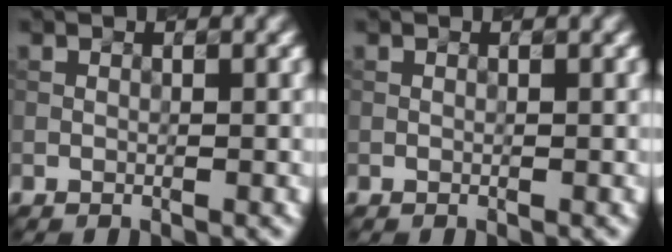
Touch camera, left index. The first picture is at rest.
{"total": 0.0}